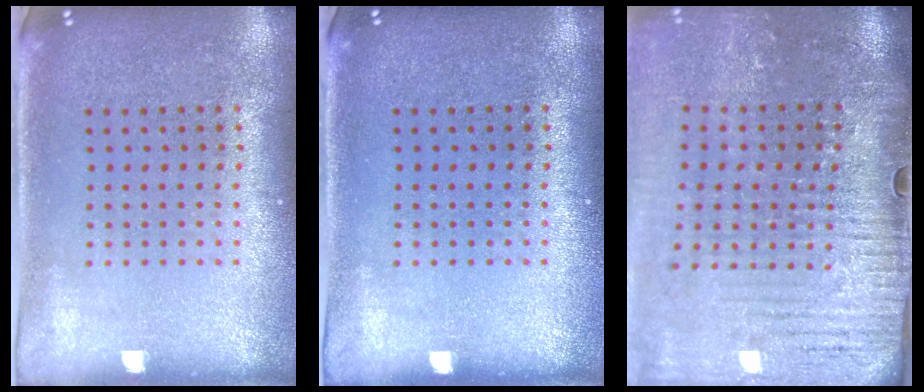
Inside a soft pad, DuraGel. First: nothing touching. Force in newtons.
{"total": 0.0}
{"total": 4.3, "press": 3.7, "slide": 2.2}